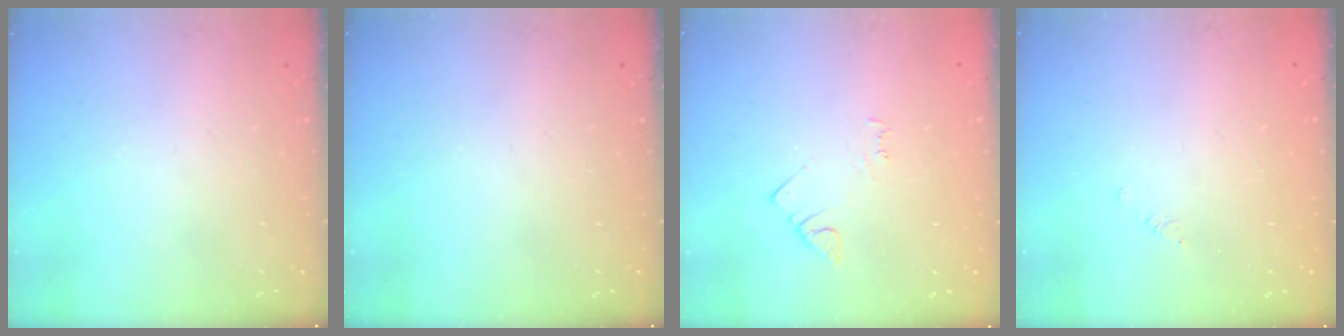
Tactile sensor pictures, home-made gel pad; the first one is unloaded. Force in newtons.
{"total": 0.0}
{"total": 3.9, "press": 3.9, "slide": 0.5}
{"total": 2.8, "press": 2.7, "slide": 0.3}